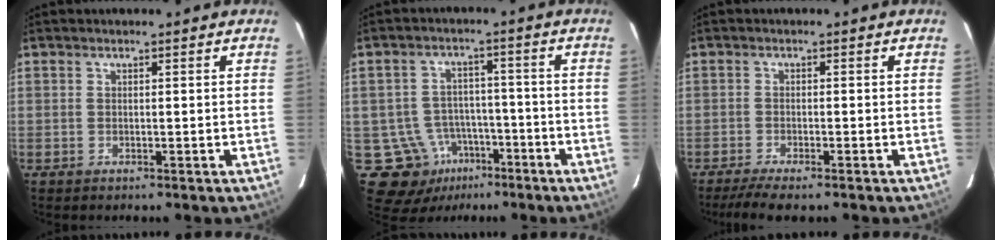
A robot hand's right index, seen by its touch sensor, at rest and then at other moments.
{"total": 11.1, "force": [-5.1, 9.6, 2.2], "torque": [-0.047, 0.031, -0.065]}
{"total": 5.3, "force": [-4.2, 0.6, 3.2], "torque": [-0.053, -0.011, -0.069]}